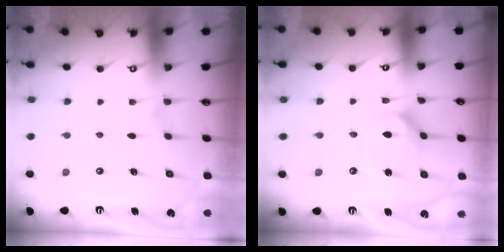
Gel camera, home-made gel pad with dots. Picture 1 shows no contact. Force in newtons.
{"total": 4.1, "press": 4.1, "slide": 0.4}